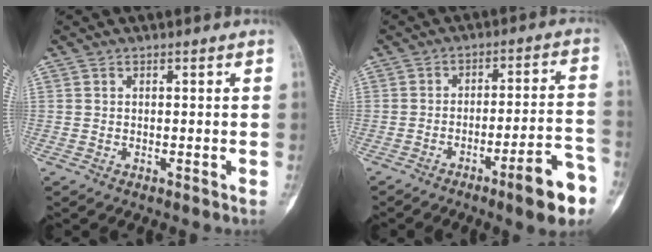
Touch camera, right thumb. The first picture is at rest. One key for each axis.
{"total": 11.2, "fx": -6.5, "fy": 1.9, "fz": 8.9, "tx": -0.115, "ty": 0.046, "tz": -0.092}